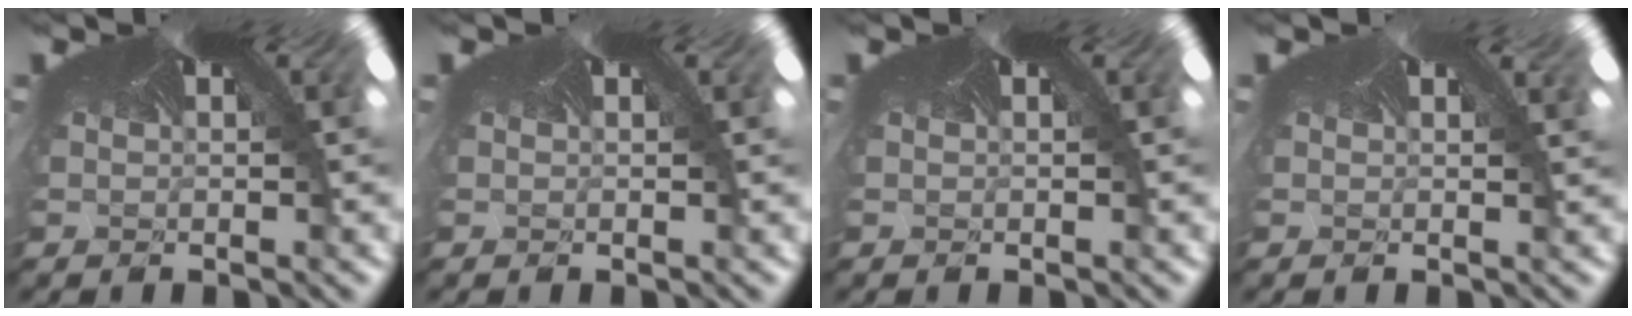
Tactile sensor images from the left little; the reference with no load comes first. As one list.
[{"total": 0.0}, {"total": 0.0}, {"total": 1.3, "force": [-0.1, -0.6, -1.1], "torque": [0.015, -0.004, -0.006]}]